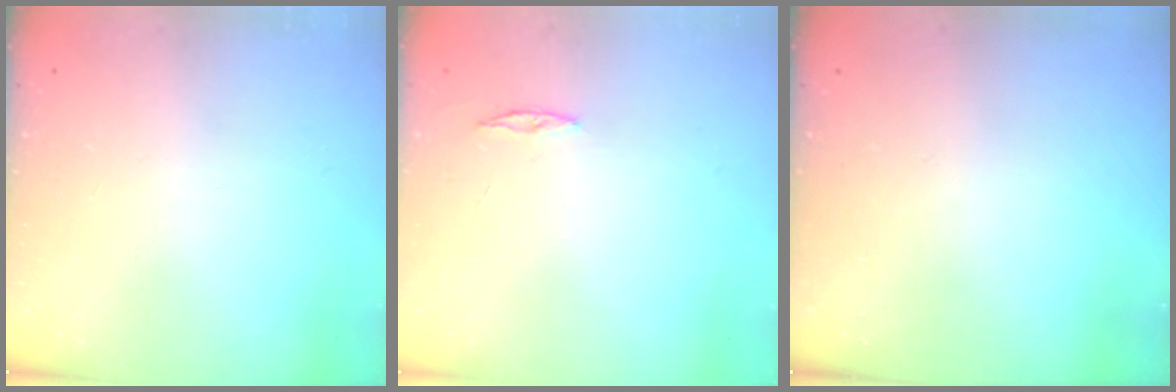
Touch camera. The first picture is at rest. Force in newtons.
{"total": 3.0, "press": 2.9, "slide": 0.3}
{"total": 0.0}